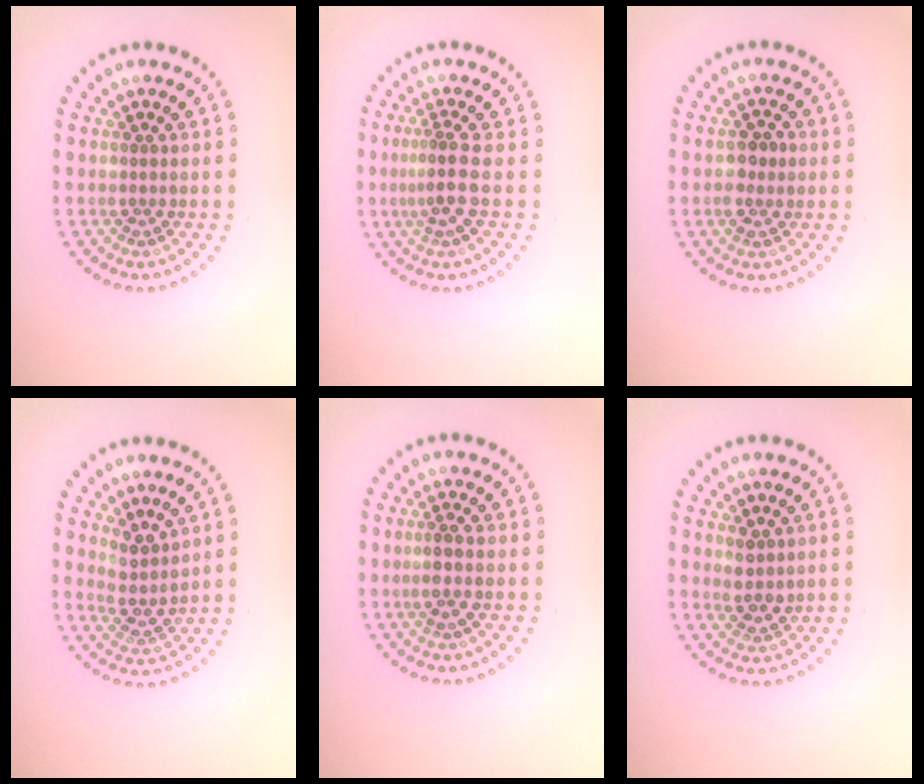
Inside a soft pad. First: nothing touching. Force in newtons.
{"total": 2.7, "press": 1.9, "slide": 1.9}
{"total": 2.1, "press": 2.1, "slide": 0.1}
{"total": 2.4, "press": 1.8, "slide": 1.5}
{"total": 1.3, "press": 1.0, "slide": 0.8}
{"total": 2.0, "press": 1.7, "slide": 1.0}